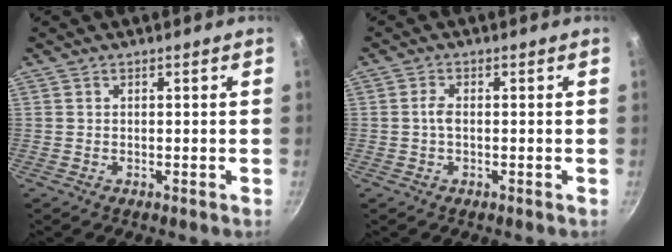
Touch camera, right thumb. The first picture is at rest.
{"total": 1.8, "force": [-0.2, 0.9, 1.5], "torque": [-0.030, 0.002, -0.005]}